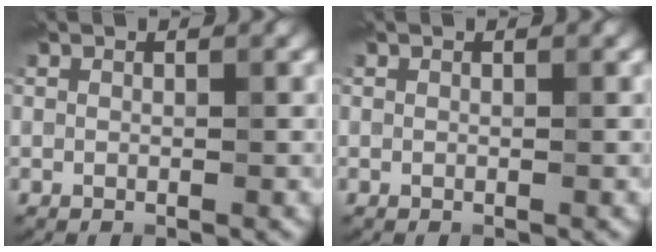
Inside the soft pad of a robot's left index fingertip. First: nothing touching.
{"total": 0.0}